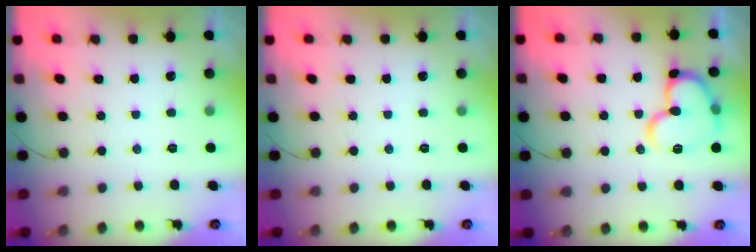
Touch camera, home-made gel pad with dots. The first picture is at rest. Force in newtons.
{"total": 0.0}
{"total": 15.6, "press": 15.4, "slide": 1.9}